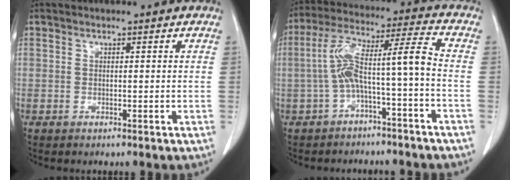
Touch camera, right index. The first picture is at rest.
{"total": 9.6, "force": [-2.4, 0.3, 9.2], "torque": [-0.171, 0.046, -0.045]}